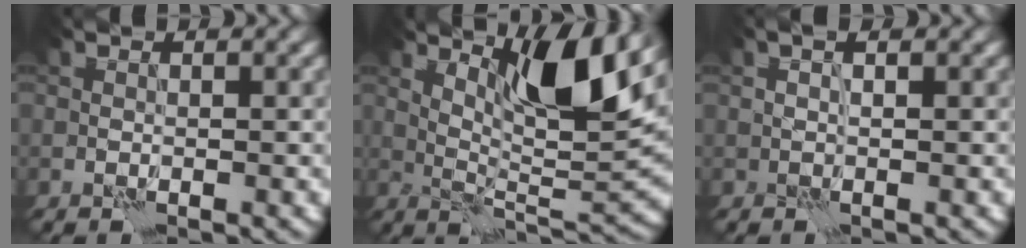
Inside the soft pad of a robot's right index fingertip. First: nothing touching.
{"total": 7.9, "force": [4.9, 1.1, 6.1], "torque": [-0.098, -0.012, 0.090]}
{"total": 0.9, "force": [0.8, -0.4, 0.1], "torque": [-0.005, 0.003, 0.015]}